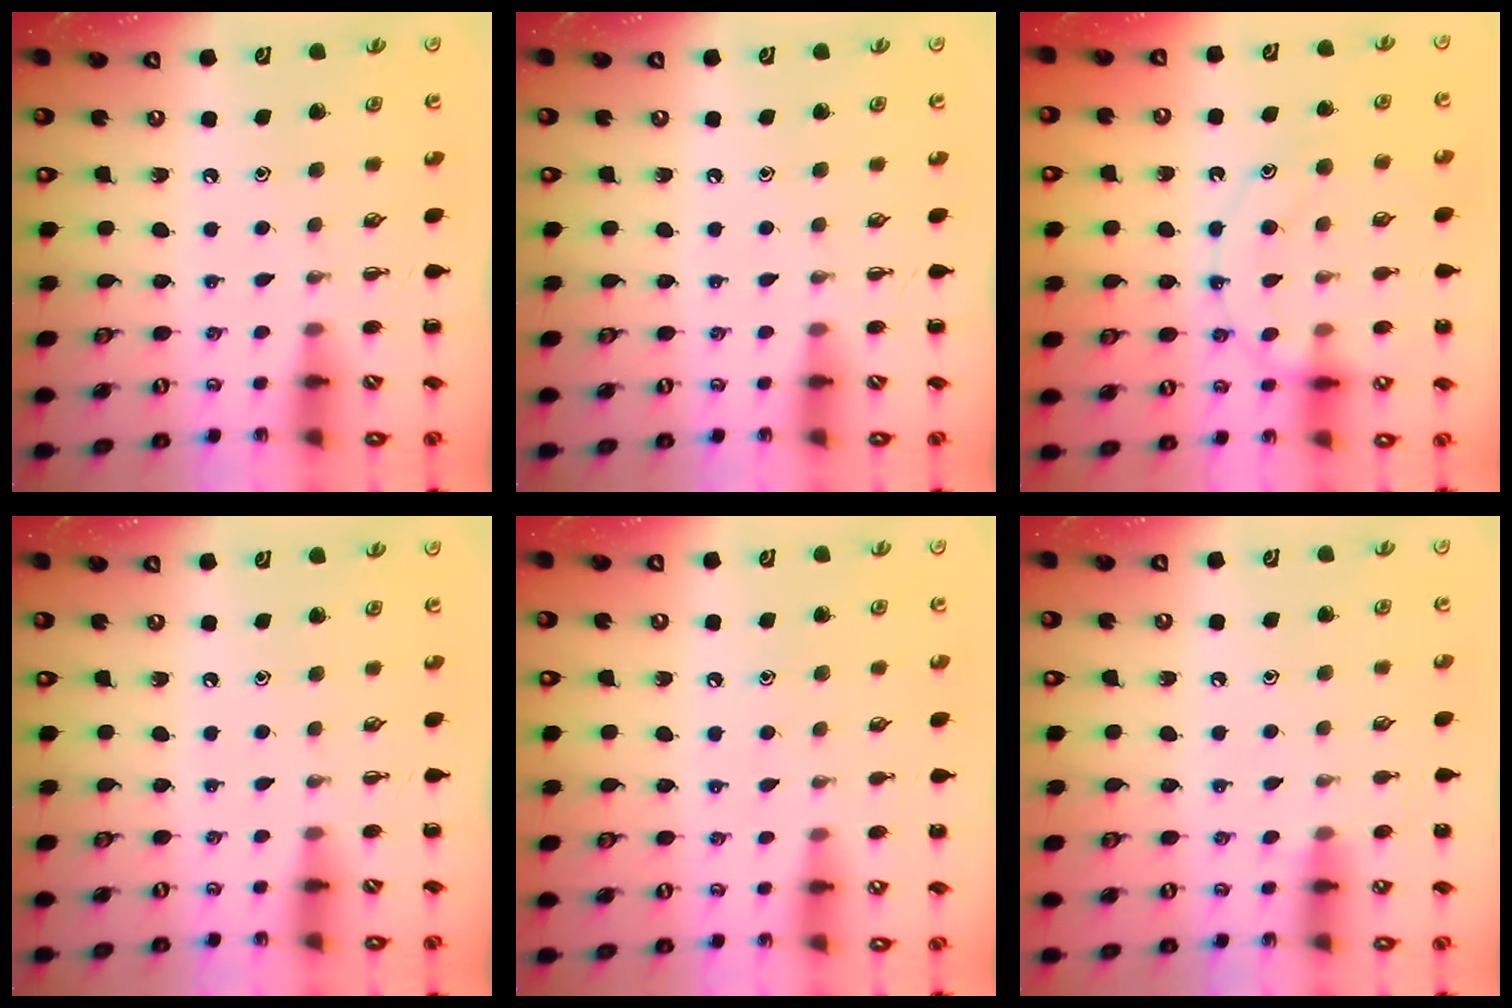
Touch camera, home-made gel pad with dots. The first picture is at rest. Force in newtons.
{"total": 0.0}
{"total": 11.8, "press": 11.8, "slide": 0.9}
{"total": 0.0}
{"total": 6.3, "press": 6.0, "slide": 1.8}
{"total": 7.2, "press": 6.8, "slide": 2.4}